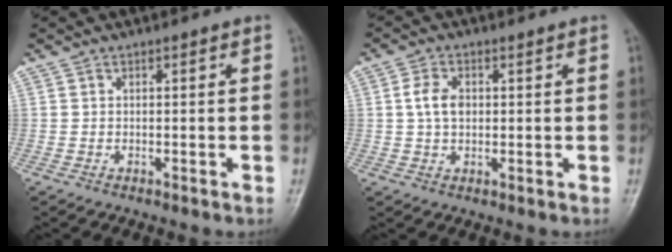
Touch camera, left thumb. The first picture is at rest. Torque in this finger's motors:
{"motor_torque": [0.54, 1.34, 0.49, 0.51, 0.25]}